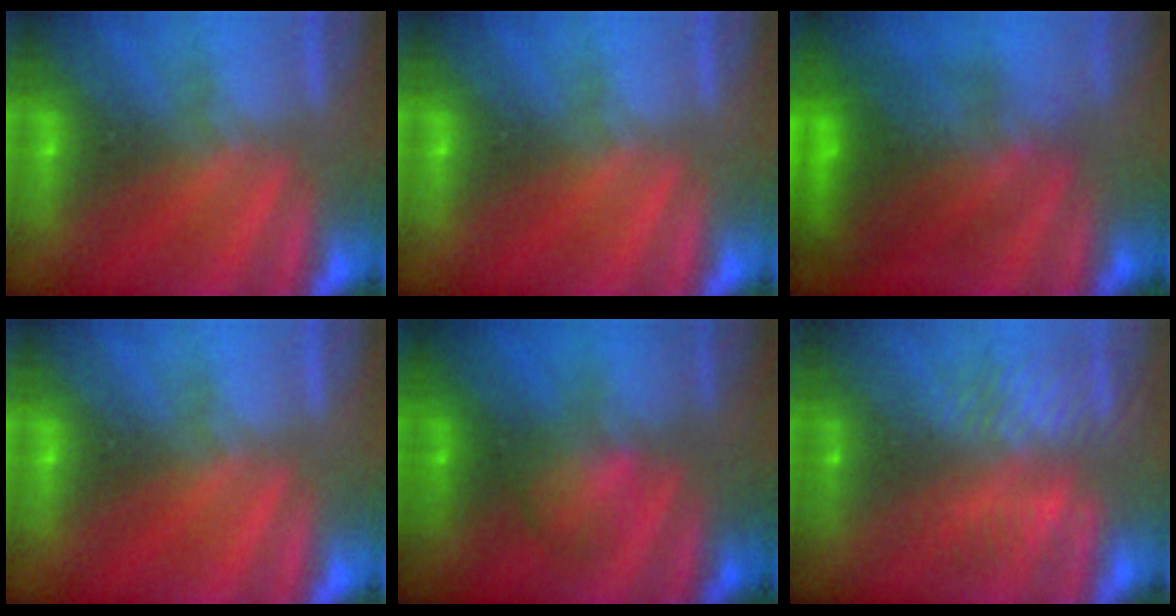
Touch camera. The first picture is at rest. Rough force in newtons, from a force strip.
{"total": 0.0}
{"total": 7.2}
{"total": 0.0}
{"total": 2.0}
{"total": 8.1}